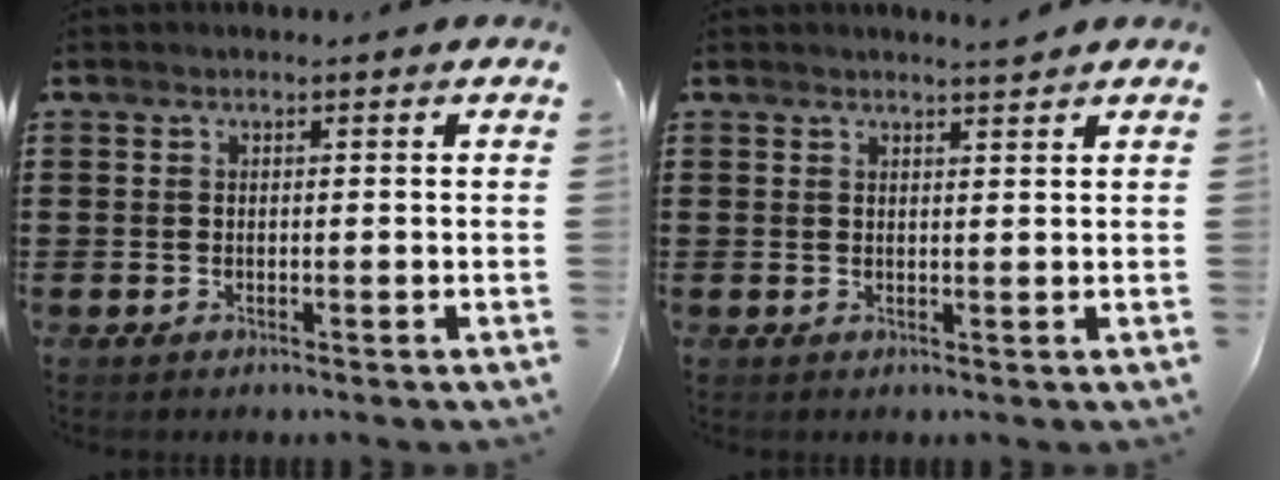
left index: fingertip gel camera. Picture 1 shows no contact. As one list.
[{"total": 1.9, "force": [1.8, -0.1, 0.6], "torque": [-0.015, 0.000, 0.034]}]